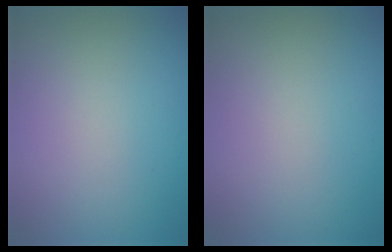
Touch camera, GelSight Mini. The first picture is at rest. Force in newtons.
{"total": 0.0}